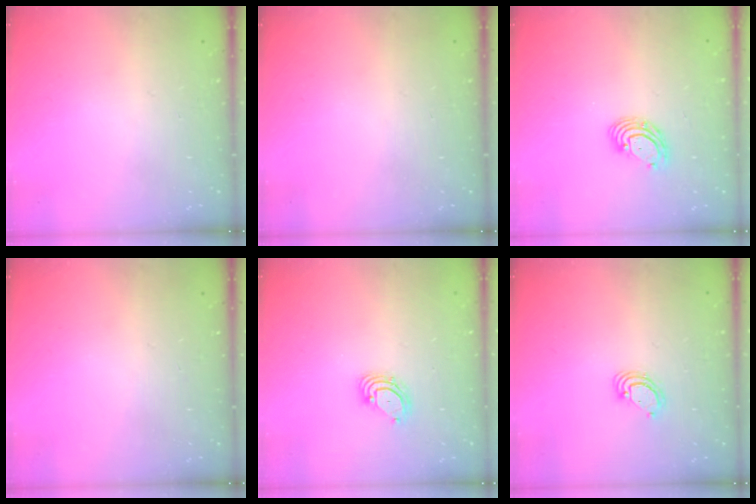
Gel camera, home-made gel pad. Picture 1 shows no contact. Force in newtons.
{"total": 0.0}
{"total": 5.7, "press": 5.7, "slide": 0.9}
{"total": 0.0}
{"total": 3.3, "press": 3.3, "slide": 0.3}
{"total": 3.8, "press": 3.8, "slide": 0.2}